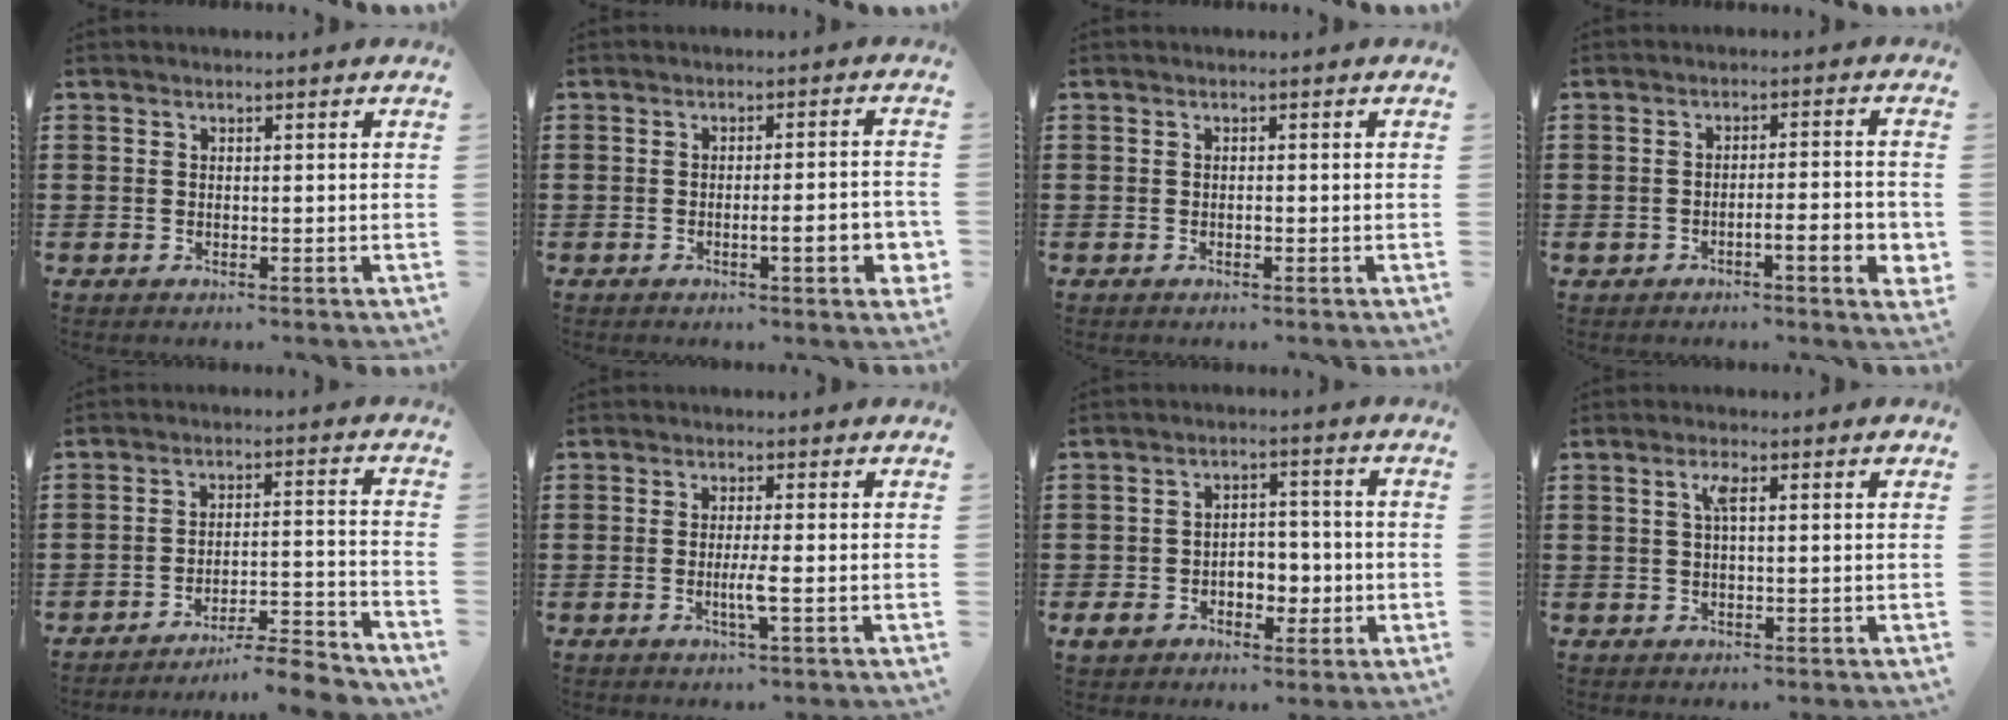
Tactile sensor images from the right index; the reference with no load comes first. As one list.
[{"total": 5.8, "force": [-1.6, 0.7, 5.5], "torque": [-0.079, -0.012, -0.025]}, {"total": 0.6, "force": [-0.3, 0.2, 0.6], "torque": [-0.013, -0.004, -0.004]}, {"total": 5.3, "force": [-2.1, 1.2, 4.7], "torque": [-0.068, -0.008, -0.036]}, {"total": 6.7, "force": [-6.4, -0.1, 2.0], "torque": [-0.028, 0.001, -0.123]}, {"total": 2.9, "force": [-0.8, -0.2, 2.8], "torque": [-0.049, -0.007, -0.016]}, {"total": 5.3, "force": [-1.9, 3.8, 3.1], "torque": [-0.053, 0.010, -0.037]}, {"total": 2.6, "force": [0.7, 0.4, 2.5], "torque": [-0.043, 0.002, 0.008]}]